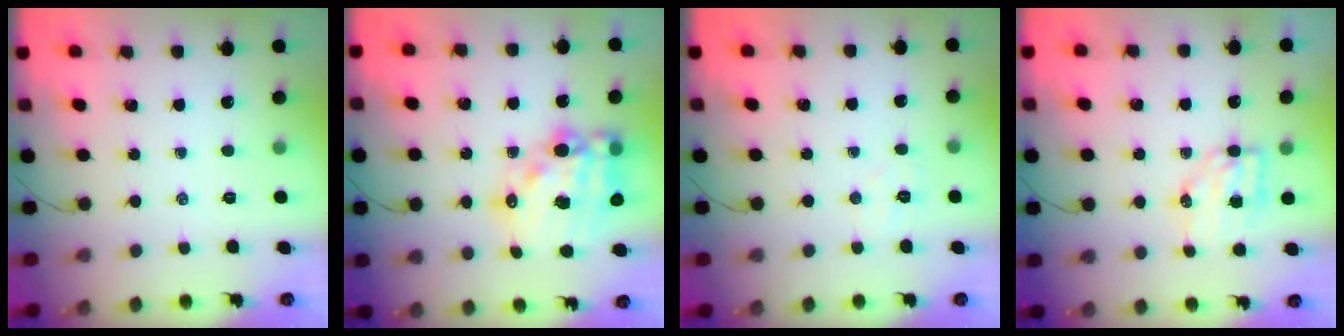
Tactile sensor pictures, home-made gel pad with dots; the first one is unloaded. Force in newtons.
{"total": 19.2, "press": 18.7, "slide": 4.1}
{"total": 3.8, "press": 3.7, "slide": 0.8}
{"total": 6.6, "press": 6.6, "slide": 0.9}